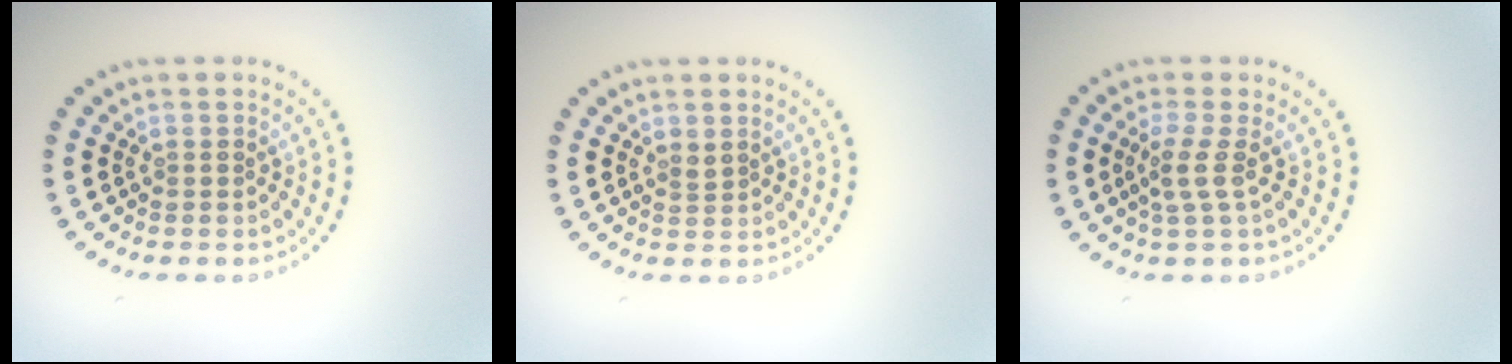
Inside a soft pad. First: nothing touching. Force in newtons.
{"total": 0.7, "press": 0.6, "slide": 0.4}
{"total": 2.0, "press": 1.5, "slide": 1.3}